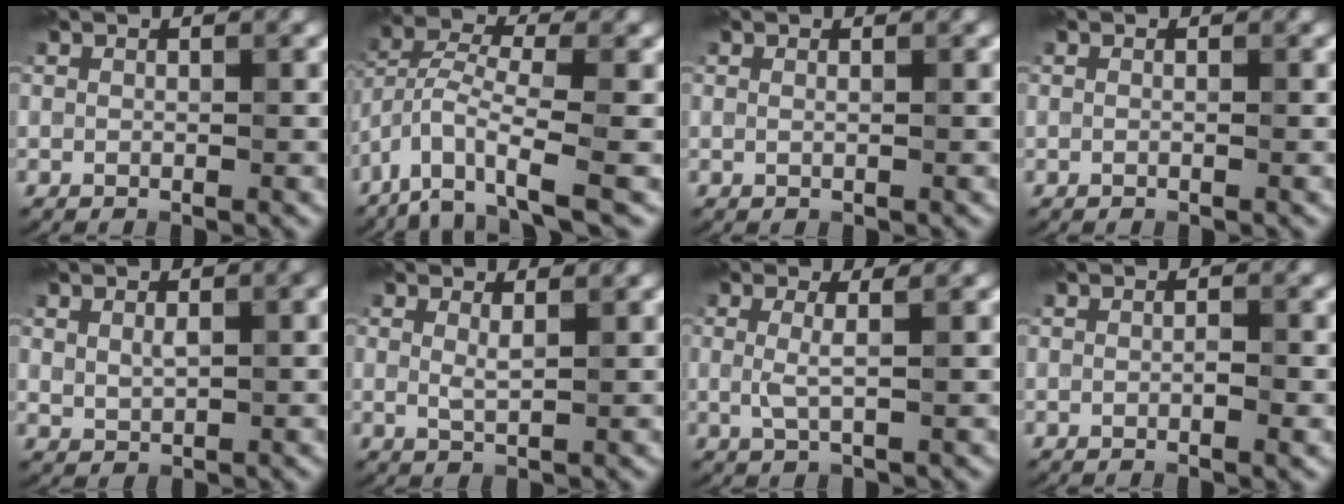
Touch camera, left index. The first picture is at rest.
{"total": 5.8, "force": [-3.2, 1.8, 4.4], "torque": [-0.086, 0.010, -0.072]}
{"total": 1.0, "force": [0.5, 0.6, 0.6], "torque": [0.004, -0.002, -0.002]}
{"total": 0.5, "force": [0.0, 0.3, 0.4], "torque": [-0.003, 0.000, -0.005]}
{"total": 1.5, "force": [1.2, 0.6, 0.7], "torque": [-0.022, 0.008, 0.024]}
{"total": 1.3, "force": [1.2, 0.1, 0.6], "torque": [-0.015, 0.003, 0.017]}
{"total": 1.6, "force": [0.7, 0.3, 1.4], "torque": [-0.036, 0.004, 0.006]}
{"total": 1.1, "force": [0.0, 0.2, 1.1], "torque": [-0.020, 0.001, 0.001]}